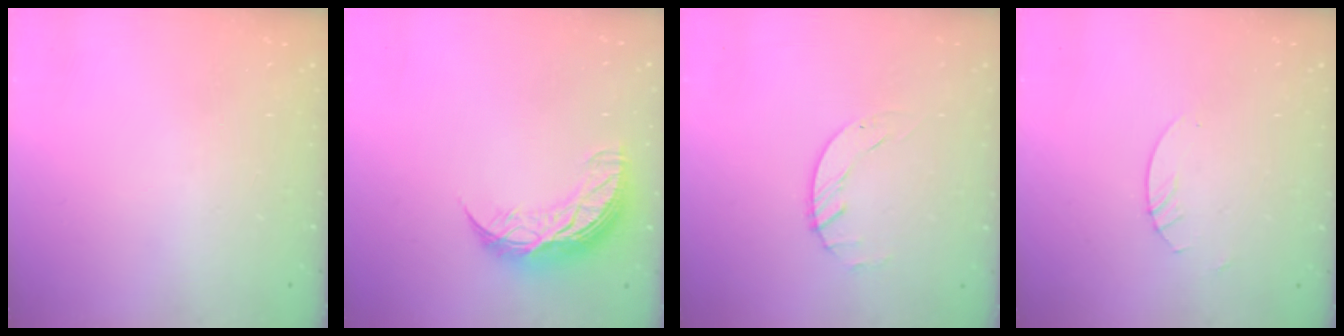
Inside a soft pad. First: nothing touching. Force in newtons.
{"total": 11.5, "press": 11.5, "slide": 0.9}
{"total": 1.4, "press": 1.4, "slide": 0.2}
{"total": 2.7, "press": 2.7, "slide": 0.2}